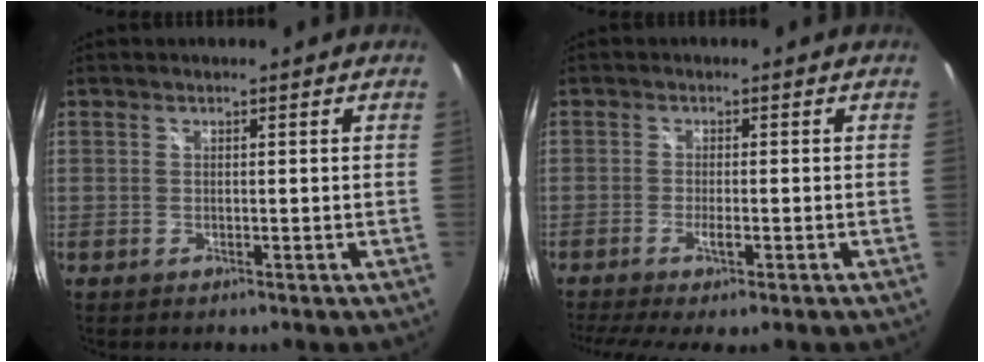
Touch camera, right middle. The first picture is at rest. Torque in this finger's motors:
{"motor_torque": [1.14, -1.00, 0.29, 0.06]}